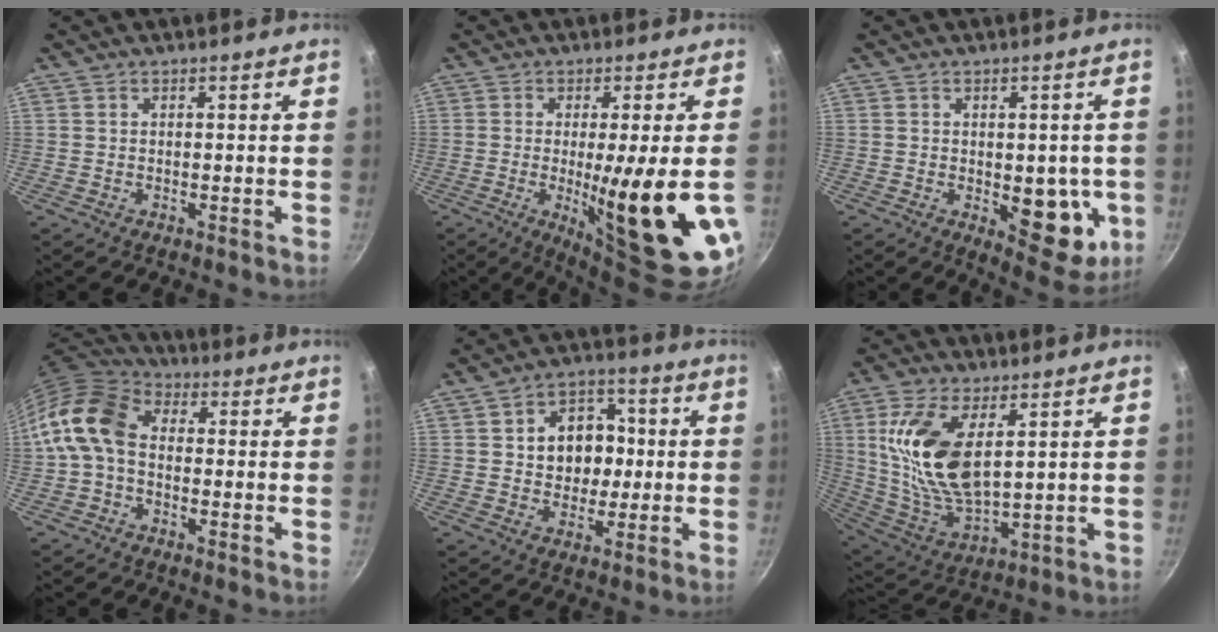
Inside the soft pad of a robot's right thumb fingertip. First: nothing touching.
{"total": 18.5, "force": [-3.4, 2.8, 17.9], "torque": [-0.246, -0.018, -0.037]}
{"total": 11.7, "force": [-1.9, 6.1, 9.8], "torque": [-0.066, -0.011, -0.017]}
{"total": 12.0, "force": [-0.3, 8.6, 8.3], "torque": [-0.143, 0.034, -0.029]}
{"total": 11.4, "force": [1.1, 9.2, 6.8], "torque": [-0.059, 0.012, 0.013]}
{"total": 17.4, "force": [4.7, 8.4, 14.5], "torque": [-0.282, -0.031, 0.101]}